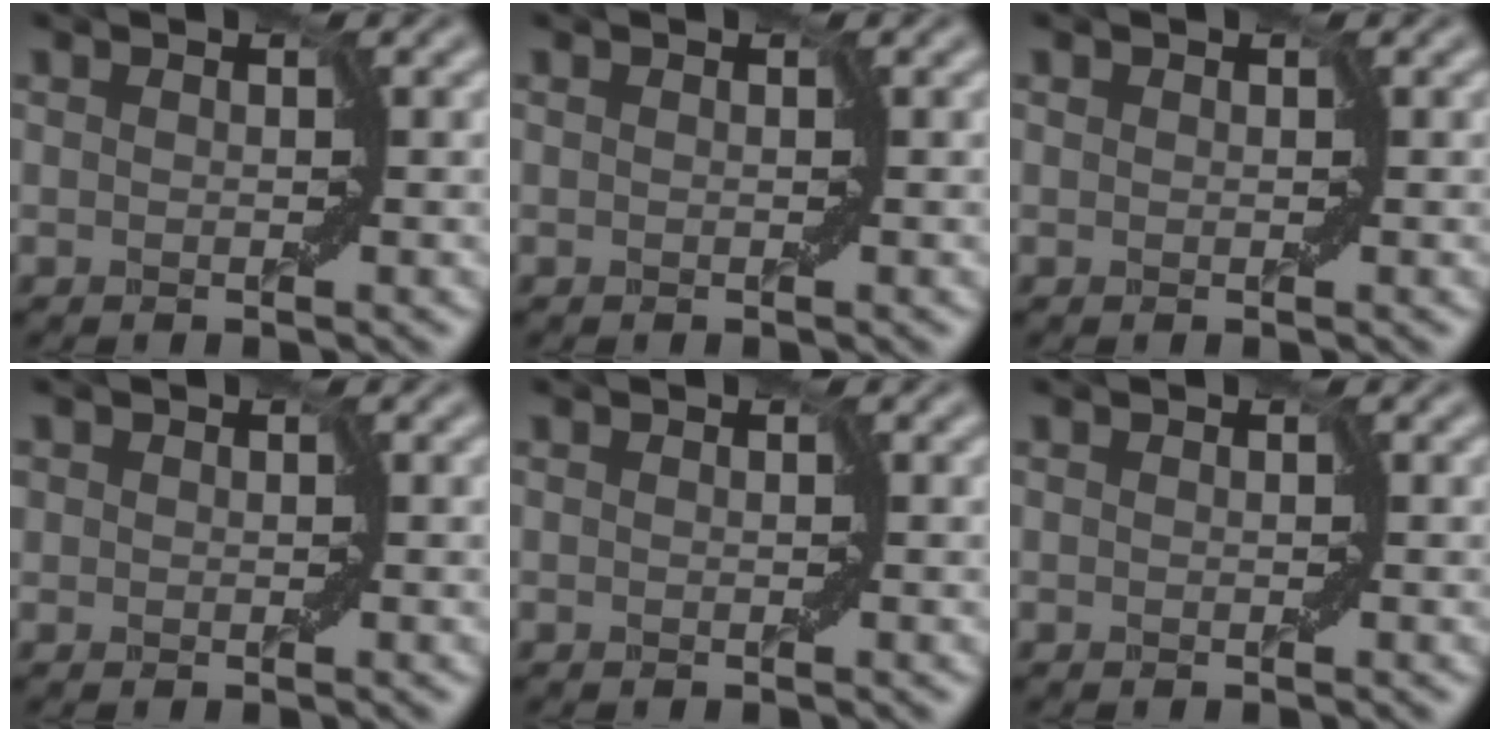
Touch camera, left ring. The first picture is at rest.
{"total": 0.0}
{"total": 0.6, "force": [0.3, 0.5, 0.2], "torque": [-0.004, 0.004, -0.004]}
{"total": 0.8, "force": [0.4, 0.6, 0.2], "torque": [-0.003, 0.003, -0.005]}
{"total": 0.0}
{"total": 0.0}